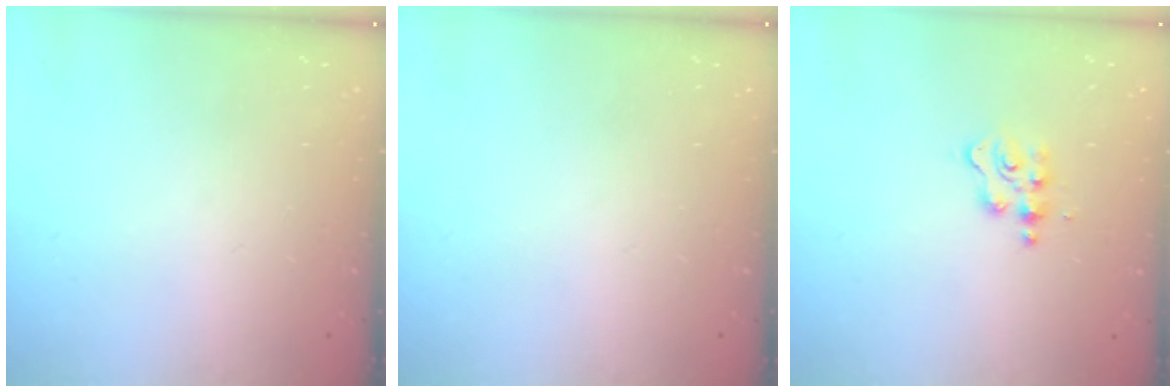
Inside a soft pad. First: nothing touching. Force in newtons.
{"total": 0.0}
{"total": 2.1, "press": 2.0, "slide": 0.4}